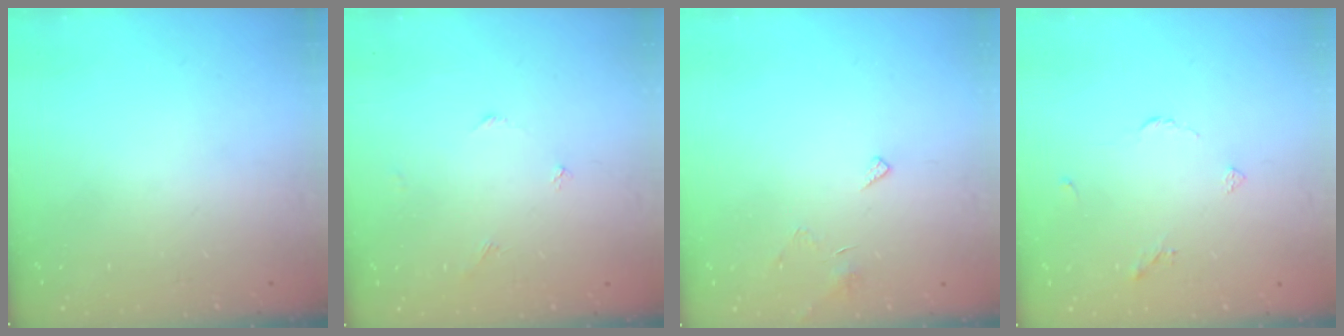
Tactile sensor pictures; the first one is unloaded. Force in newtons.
{"total": 1.8, "press": 1.8, "slide": 0.2}
{"total": 4.2, "press": 4.2, "slide": 0.3}
{"total": 3.6, "press": 3.6, "slide": 0.7}